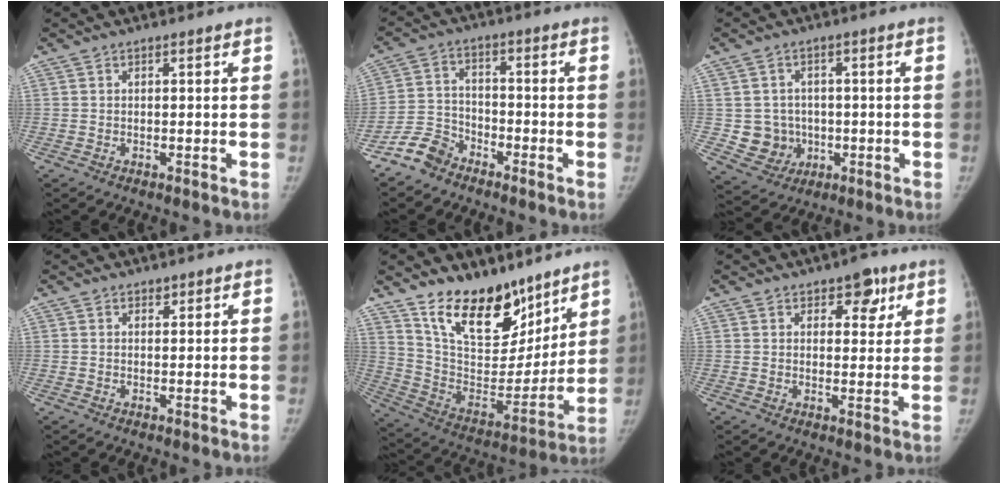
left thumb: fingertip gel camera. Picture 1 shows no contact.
{"total": 6.5, "force": [-5.3, 3.7, 1.2], "torque": [-0.013, 0.029, -0.114]}
{"total": 7.2, "force": [-0.6, 6.9, 1.8], "torque": [0.007, 0.010, 0.000]}
{"total": 0.8, "force": [0.6, 0.5, 0.1], "torque": [0.007, -0.004, 0.006]}
{"total": 21.1, "force": [15.0, 10.2, 10.8], "torque": [-0.127, -0.090, 0.261]}
{"total": 5.6, "force": [3.1, 3.4, 3.2], "torque": [-0.007, -0.013, 0.039]}